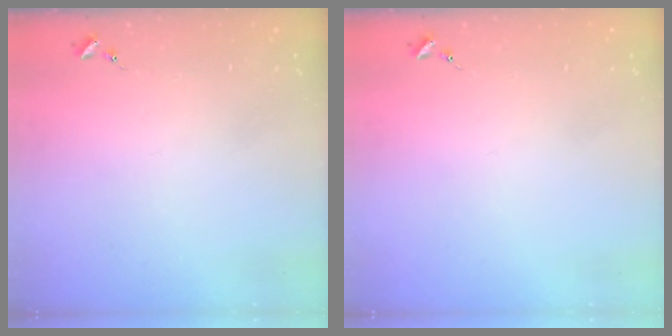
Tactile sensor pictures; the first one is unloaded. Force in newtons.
{"total": 0.0}